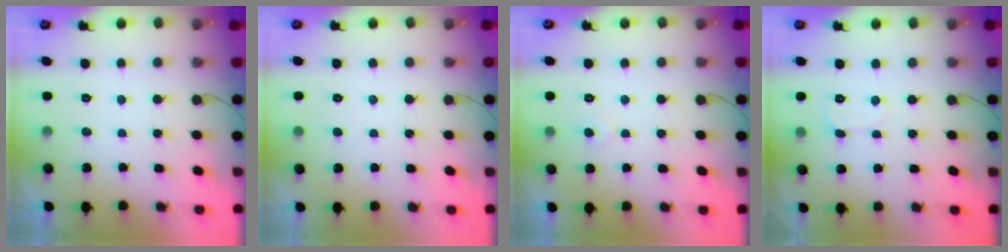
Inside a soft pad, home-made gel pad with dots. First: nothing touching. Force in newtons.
{"total": 2.3, "press": 2.3, "slide": 0.2}
{"total": 2.7, "press": 2.7, "slide": 0.2}
{"total": 3.7, "press": 3.6, "slide": 0.4}